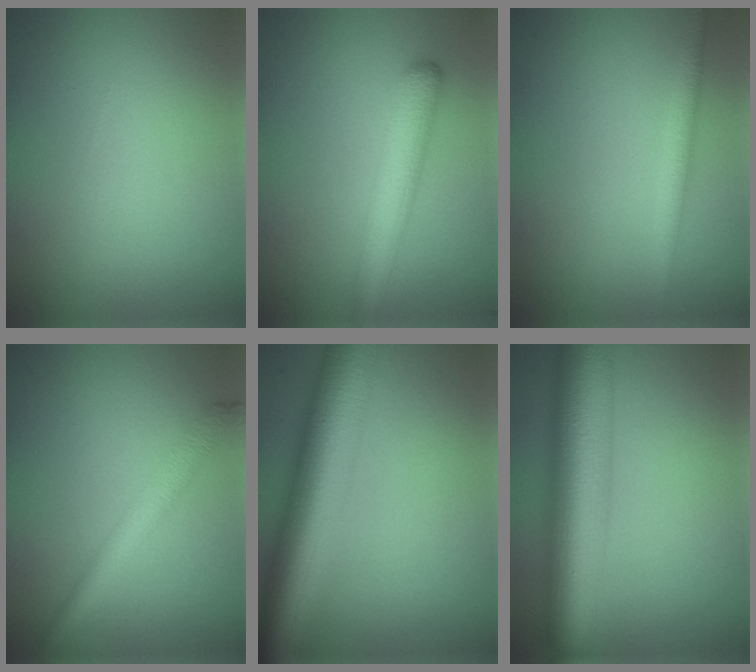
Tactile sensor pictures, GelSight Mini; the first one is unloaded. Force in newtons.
{"total": 4.6, "press": 4.6, "slide": 0.2}
{"total": 2.1, "press": 2.1, "slide": 0.1}
{"total": 2.8, "press": 2.8, "slide": 0.1}
{"total": 10.5, "press": 10.5, "slide": 0.2}
{"total": 11.1, "press": 11.1, "slide": 0.2}